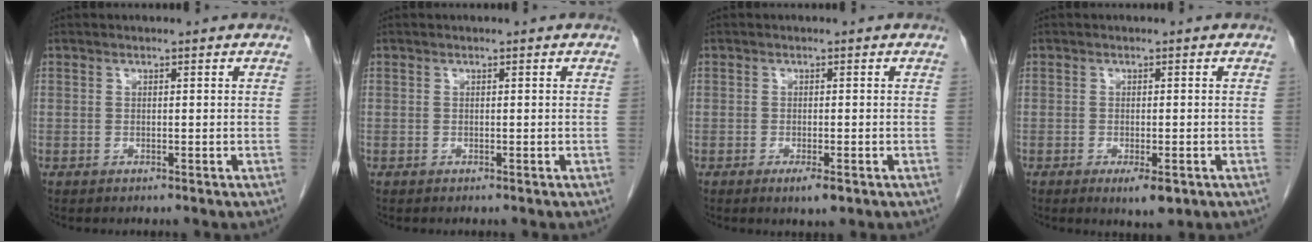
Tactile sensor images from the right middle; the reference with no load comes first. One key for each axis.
{"total": 0.0}
{"total": 2.4, "fx": -1.3, "fy": 0.5, "fz": 1.9, "tx": -0.029, "ty": -0.003, "tz": -0.017}
{"total": 3.5, "fx": -1.7, "fy": 1.0, "fz": 2.9, "tx": -0.042, "ty": -0.005, "tz": -0.018}